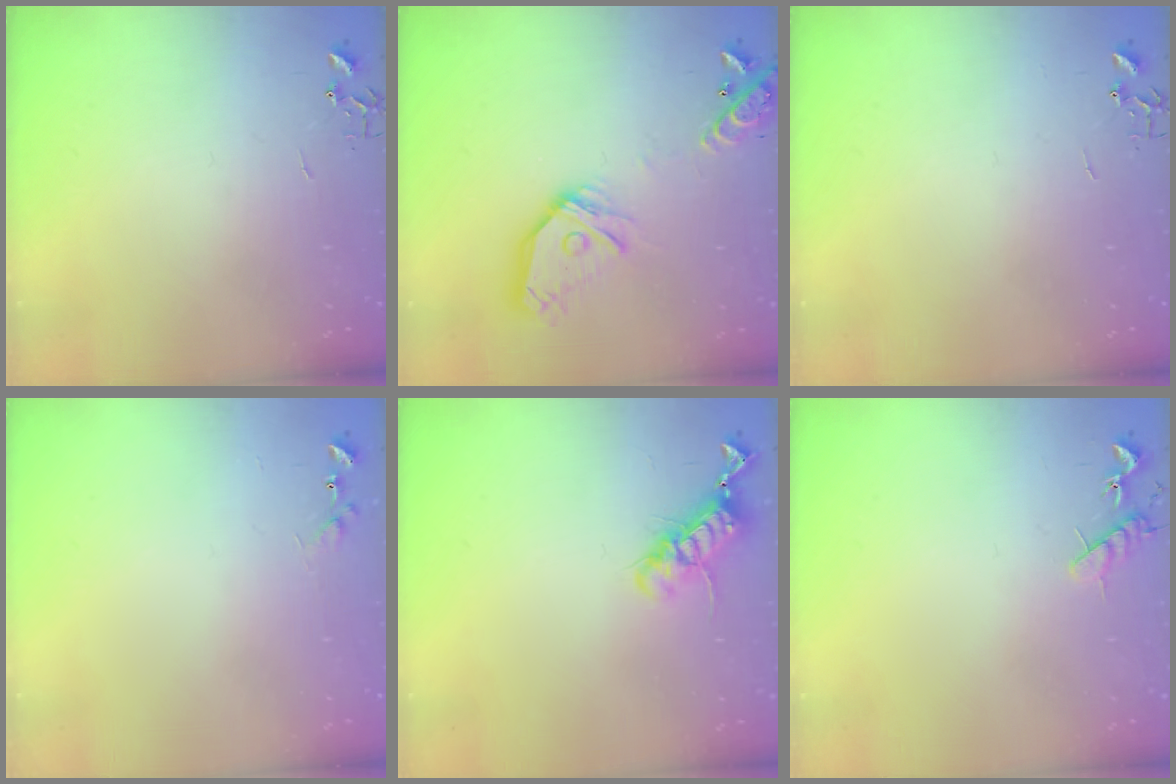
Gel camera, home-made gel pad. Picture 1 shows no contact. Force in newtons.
{"total": 18.6, "press": 18.4, "slide": 2.5}
{"total": 0.0}
{"total": 7.1, "press": 7.0, "slide": 0.5}
{"total": 11.8, "press": 11.7, "slide": 1.4}
{"total": 7.0, "press": 6.9, "slide": 0.6}